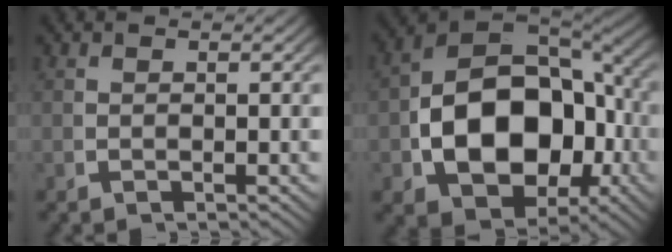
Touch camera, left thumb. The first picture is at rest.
{"total": 15.7, "force": [-1.7, 10.7, 11.4], "torque": [-0.242, -0.058, 0.005]}